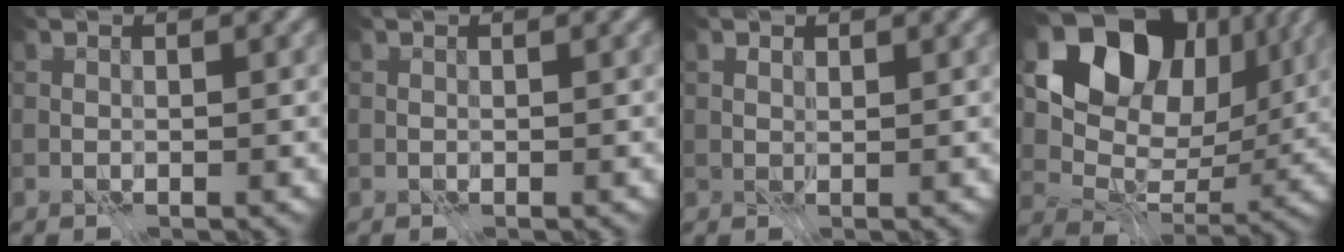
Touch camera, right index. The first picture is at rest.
{"total": 0.0}
{"total": 0.7, "force": [0.4, 0.4, 0.4], "torque": [-0.007, 0.000, 0.005]}
{"total": 13.3, "force": [5.7, 9.2, 7.8], "torque": [-0.119, 0.017, 0.100]}